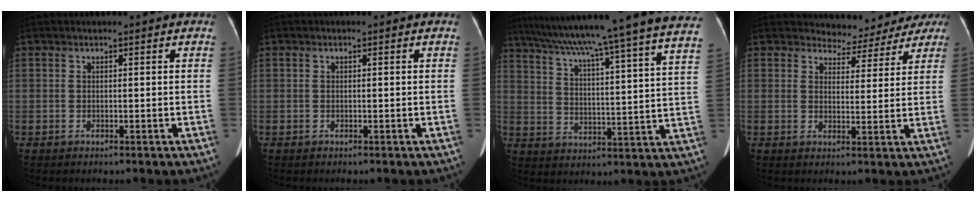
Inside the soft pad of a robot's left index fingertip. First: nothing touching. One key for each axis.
{"total": 0.0}
{"total": 30.8, "fx": 27.1, "fy": -1.4, "fz": 14.7, "tx": -0.245, "ty": -0.050, "tz": 0.353}
{"total": 7.8, "fx": 7.2, "fy": 3.0, "fz": -0.4, "tx": 0.022, "ty": 0.003, "tz": 0.072}